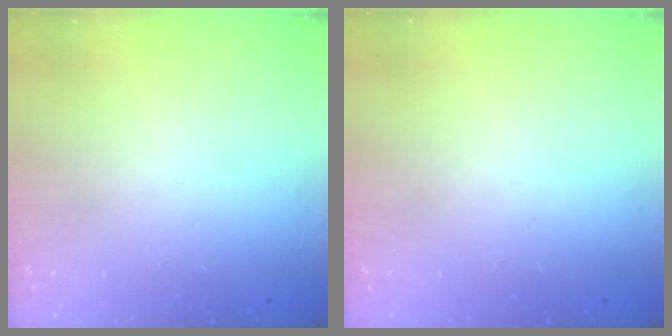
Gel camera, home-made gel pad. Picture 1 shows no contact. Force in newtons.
{"total": 0.0}